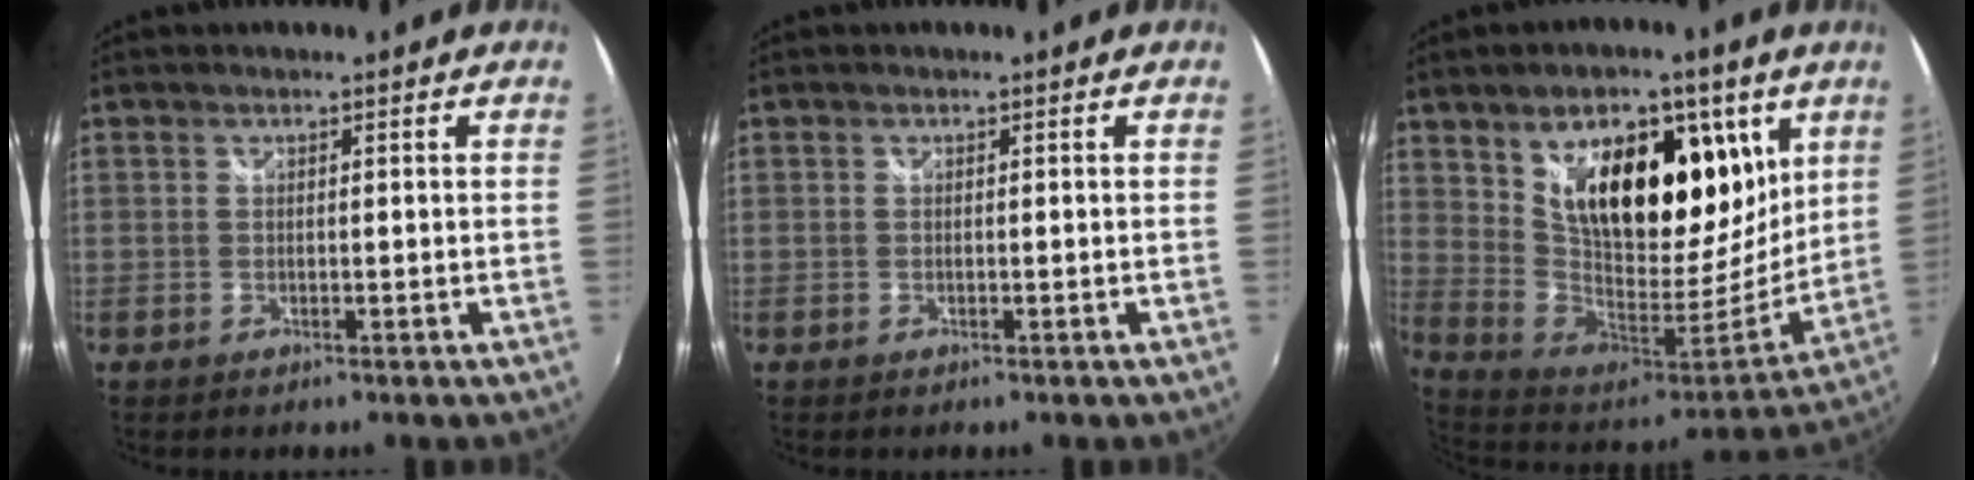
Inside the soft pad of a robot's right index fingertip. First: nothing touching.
{"total": 0.0}
{"total": 25.8, "force": [10.8, 13.6, 19.0], "torque": [-0.334, 0.011, 0.193]}